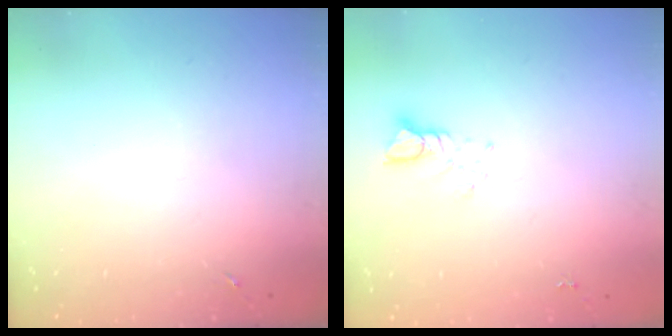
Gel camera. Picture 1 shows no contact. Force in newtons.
{"total": 3.8, "press": 3.8, "slide": 0.3}